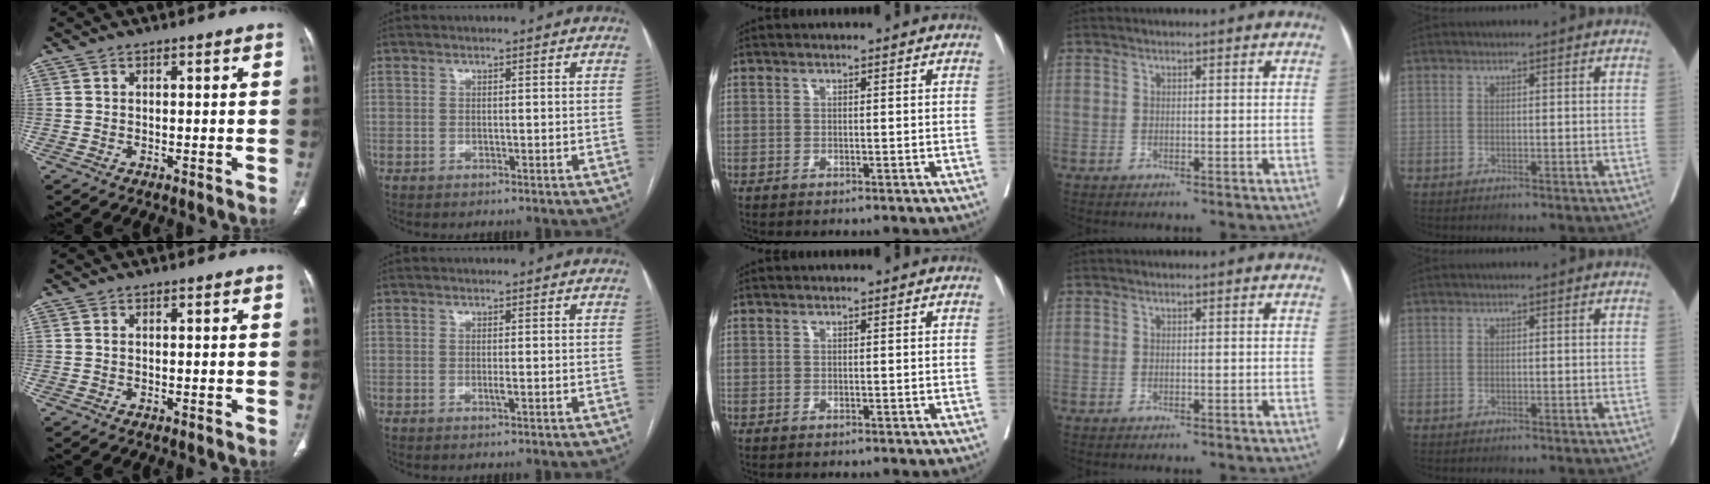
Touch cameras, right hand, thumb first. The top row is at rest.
{"index": {"total": 0.8, "force": [-0.2, -0.1, 0.7], "torque": [-0.016, -0.001, -0.004]}}